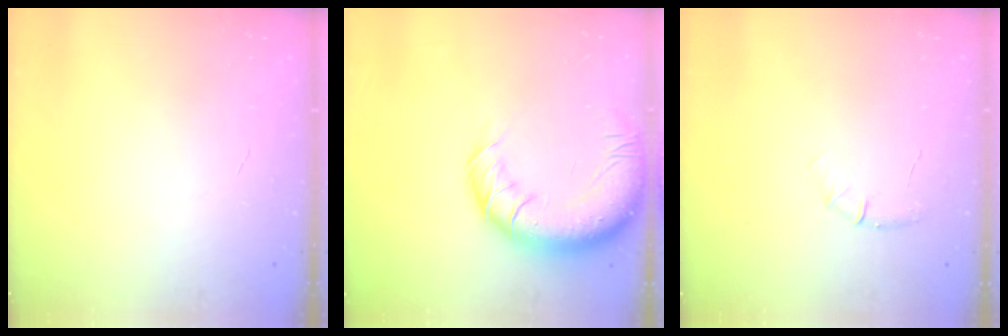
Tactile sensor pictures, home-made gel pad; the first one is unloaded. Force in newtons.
{"total": 19.0, "press": 18.5, "slide": 4.4}
{"total": 5.5, "press": 5.2, "slide": 1.6}